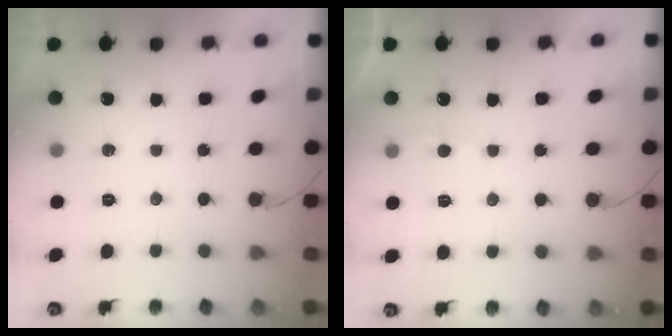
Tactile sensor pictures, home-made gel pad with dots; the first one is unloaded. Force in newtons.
{"total": 1.9, "press": 1.9, "slide": 0.3}